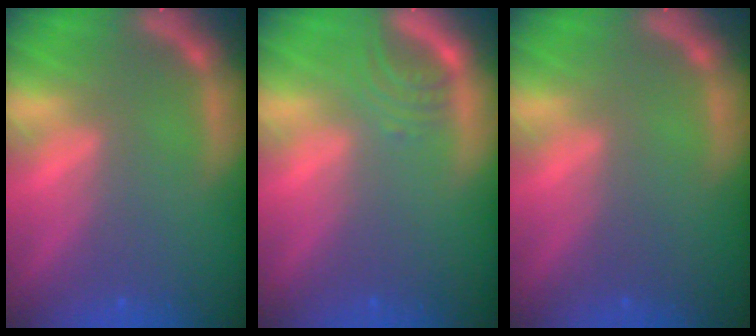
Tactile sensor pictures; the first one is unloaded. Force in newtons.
{"total": 2.5}
{"total": 0.0}